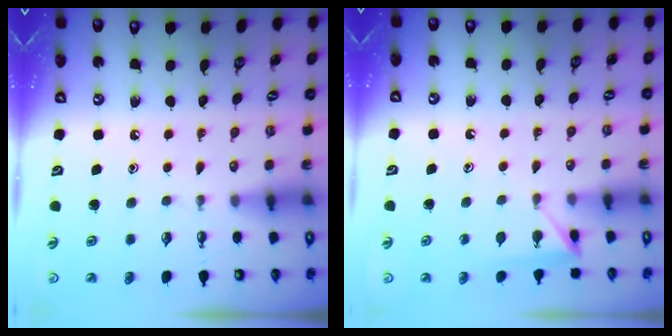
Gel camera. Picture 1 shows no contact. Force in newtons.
{"total": 5.4, "press": 5.3, "slide": 0.5}